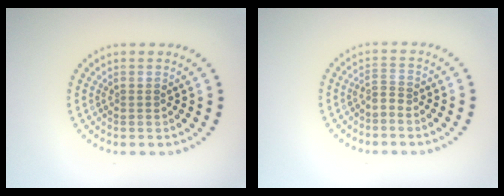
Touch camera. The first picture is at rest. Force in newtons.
{"total": 1.0, "press": 0.5, "slide": 0.9}